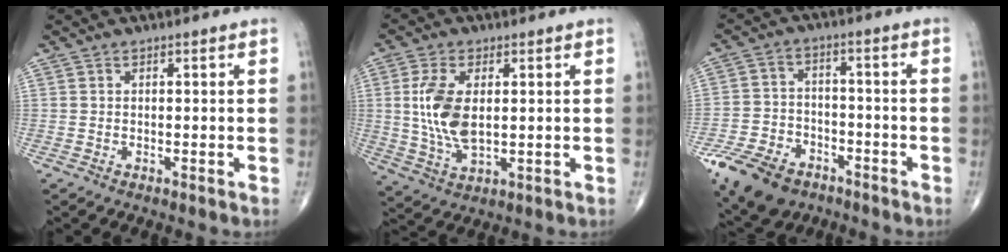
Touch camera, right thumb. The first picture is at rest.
{"total": 10.2, "force": [1.2, 5.2, 8.7], "torque": [-0.184, -0.012, 0.030]}
{"total": 13.4, "force": [-8.3, 8.4, 6.4], "torque": [-0.117, 0.034, -0.144]}